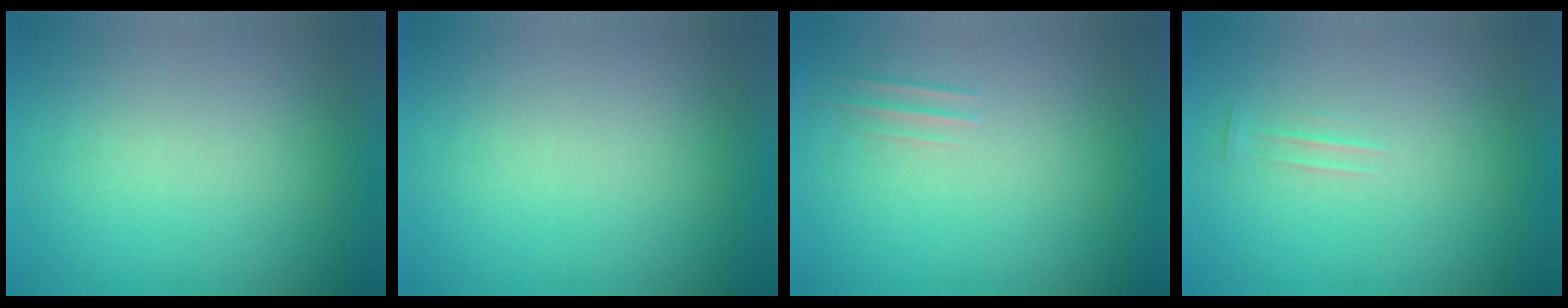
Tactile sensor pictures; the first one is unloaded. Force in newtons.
{"total": 0.0}
{"total": 1.5}
{"total": 1.2}